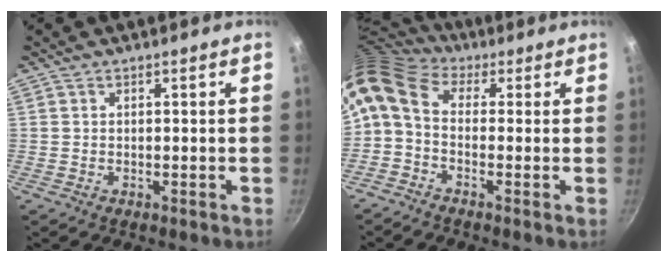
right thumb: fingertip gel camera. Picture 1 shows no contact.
{"total": 9.7, "force": [1.2, 6.5, 7.1], "torque": [-0.146, 0.028, 0.001]}